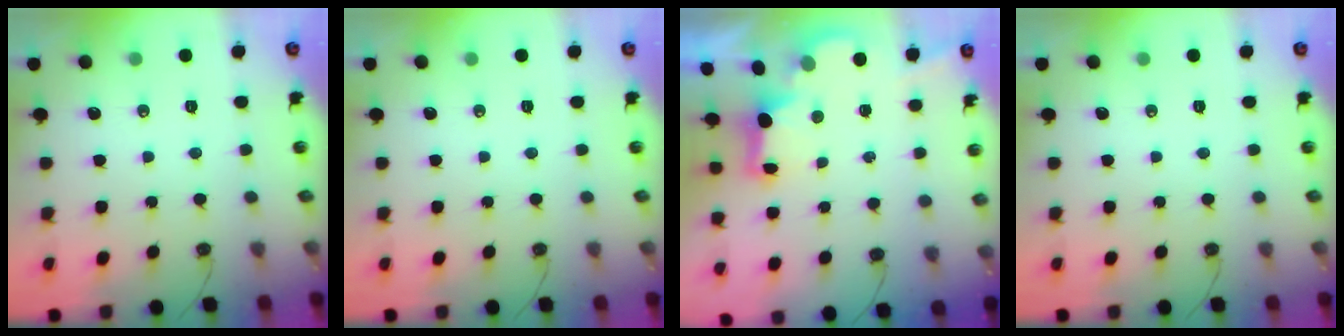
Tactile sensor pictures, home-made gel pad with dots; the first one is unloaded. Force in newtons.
{"total": 0.0}
{"total": 2.3, "press": 2.2, "slide": 0.7}
{"total": 0.0}